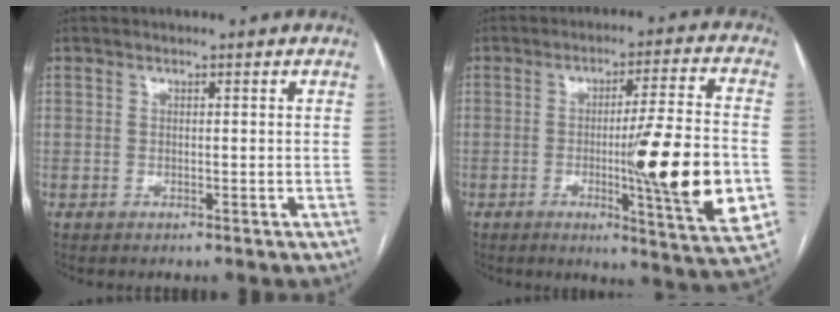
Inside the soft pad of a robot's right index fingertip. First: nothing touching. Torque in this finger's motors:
{"motor_torque": [2.08, -0.06, 1.05, 0.21]}